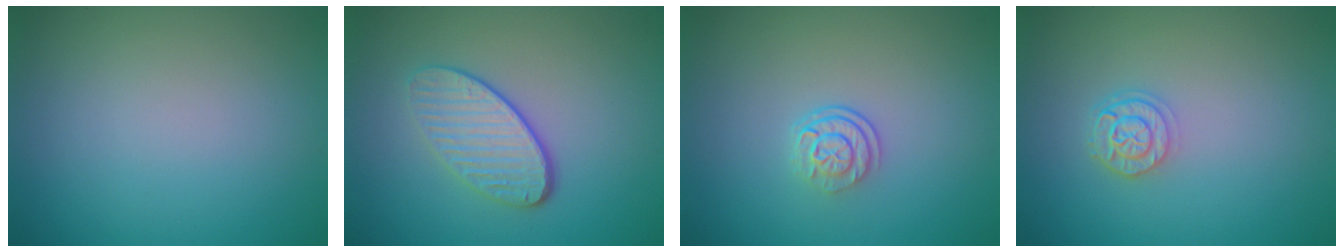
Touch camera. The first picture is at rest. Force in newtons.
{"total": 3.8, "press": 3.0, "slide": 2.4}
{"total": 2.5, "press": 1.8, "slide": 1.7}
{"total": 2.4, "press": 2.0, "slide": 1.3}